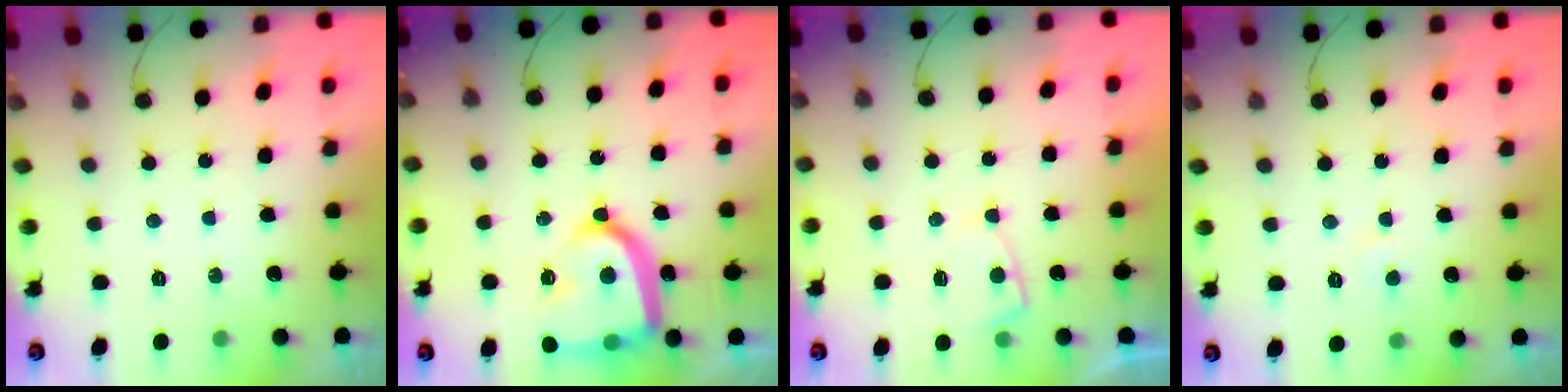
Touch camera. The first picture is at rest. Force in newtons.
{"total": 19.6, "press": 19.5, "slide": 1.7}
{"total": 3.4, "press": 3.3, "slide": 0.4}
{"total": 3.7, "press": 3.7, "slide": 0.4}